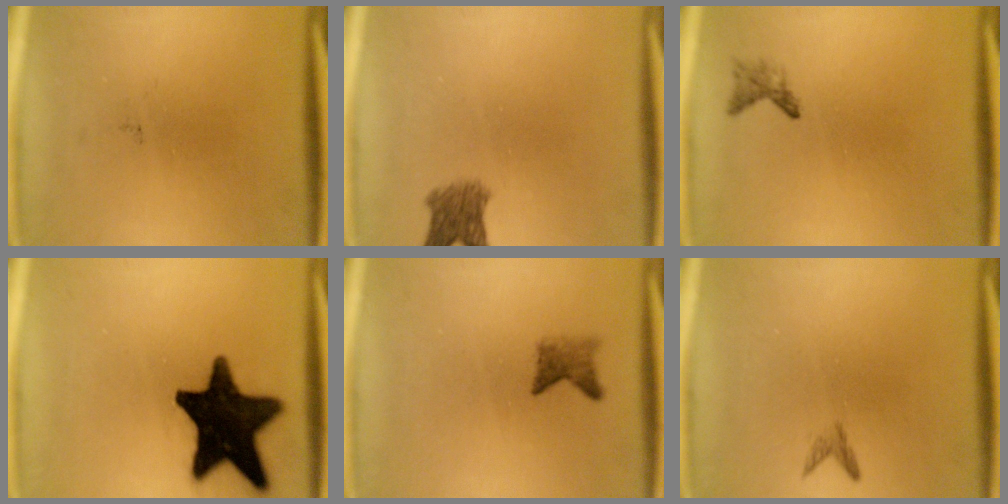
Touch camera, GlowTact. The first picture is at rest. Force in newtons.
{"total": 3.6}
{"total": 1.1}
{"total": 18.5}
{"total": 2.0}
{"total": 0.8}